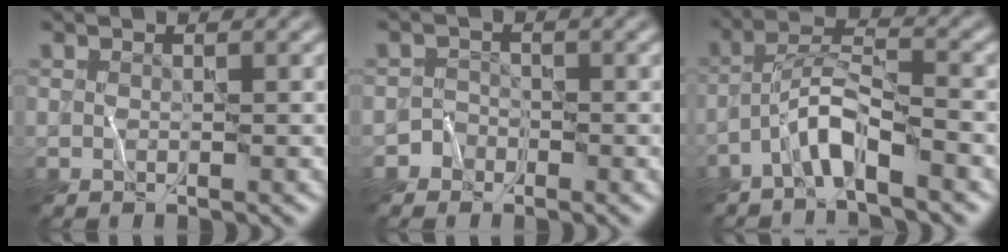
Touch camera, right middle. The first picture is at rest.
{"total": 1.2, "force": [-0.8, 0.8, -0.5], "torque": [0.022, 0.010, -0.018]}
{"total": 3.9, "force": [-2.8, 0.6, 2.7], "torque": [-0.049, 0.013, -0.063]}